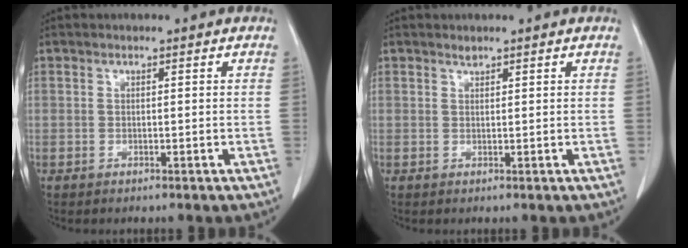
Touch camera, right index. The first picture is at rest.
{"total": 0.6, "force": [0.6, 0.1, 0.0], "torque": [-0.005, -0.004, 0.011]}